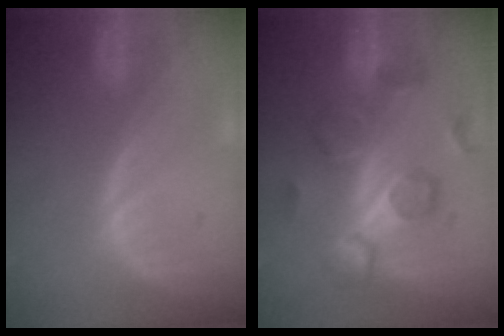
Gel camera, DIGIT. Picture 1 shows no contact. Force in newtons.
{"total": 8.7, "press": 8.6, "slide": 1.5}